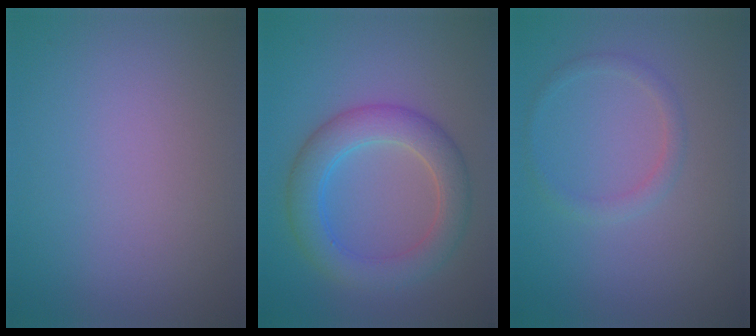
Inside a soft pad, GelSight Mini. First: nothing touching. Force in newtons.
{"total": 5.2, "press": 5.2, "slide": 0.2}
{"total": 1.4, "press": 1.4, "slide": 0.1}